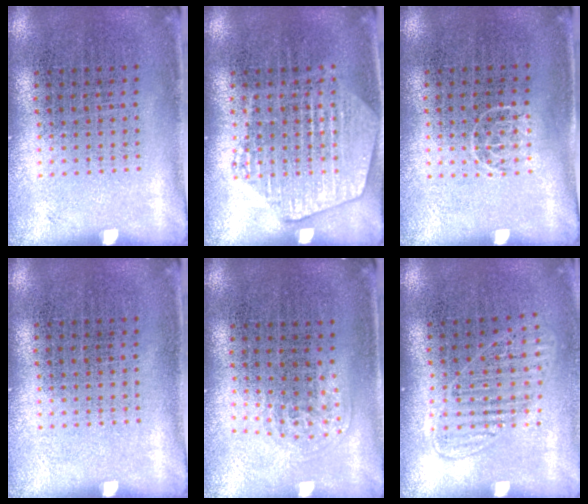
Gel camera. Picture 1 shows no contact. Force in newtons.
{"total": 2.4, "press": 2.4, "slide": 0.3}
{"total": 0.6, "press": 0.4, "slide": 0.4}
{"total": 0.0}
{"total": 1.1, "press": 0.6, "slide": 0.8}
{"total": 1.3, "press": 1.2, "slide": 0.7}